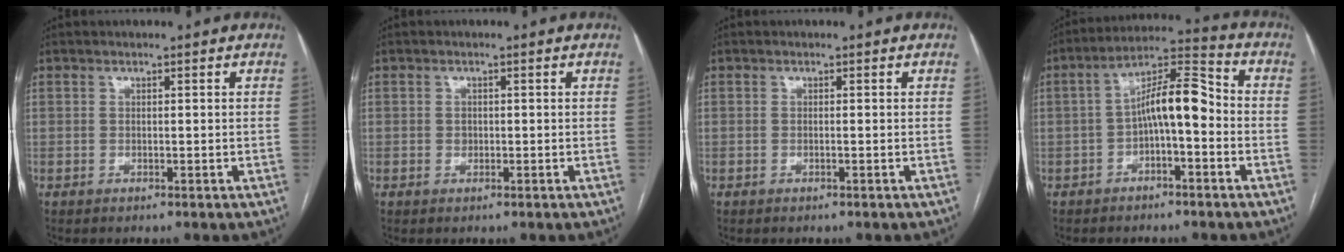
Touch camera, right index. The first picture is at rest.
{"total": 0.9, "force": [-0.1, 0.8, 0.5], "torque": [-0.007, 0.002, 0.000]}
{"total": 0.0}
{"total": 9.2, "force": [-1.4, 2.6, 8.7], "torque": [-0.152, 0.036, -0.023]}